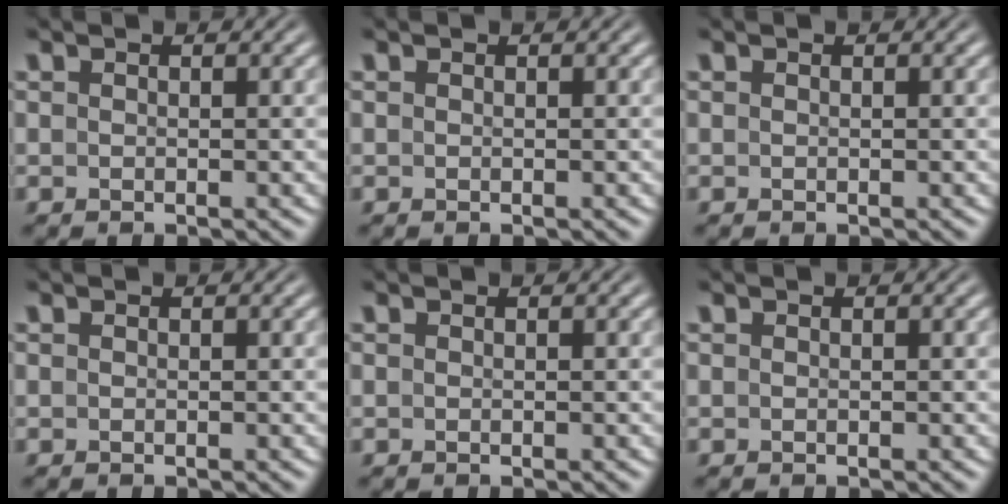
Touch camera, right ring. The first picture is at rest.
{"total": 0.0}
{"total": 0.0}
{"total": 0.0}
{"total": 0.0}
{"total": 0.0}